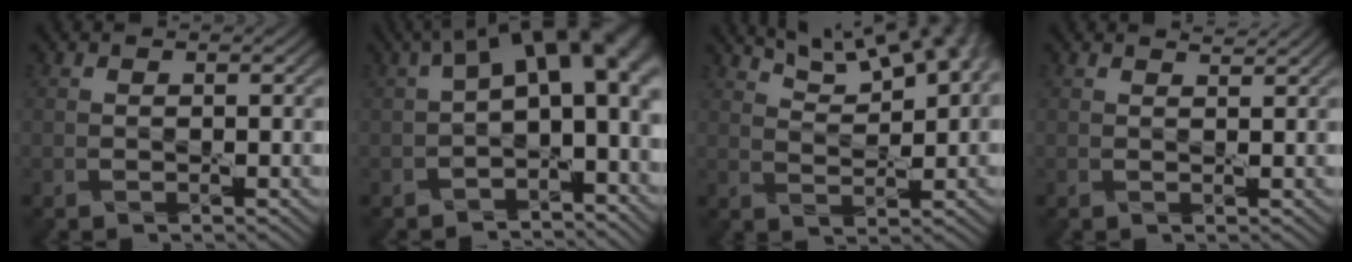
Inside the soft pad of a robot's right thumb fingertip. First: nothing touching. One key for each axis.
{"total": 13.1, "fx": 1.1, "fy": 6.9, "fz": 11.0, "tx": -0.162, "ty": -0.003, "tz": 0.026}
{"total": 8.8, "fx": 5.8, "fy": 2.7, "fz": 6.0, "tx": -0.106, "ty": 0.012, "tz": 0.091}
{"total": 1.0, "fx": 0.9, "fy": 0.0, "fz": 0.3, "tx": -0.009, "ty": -0.003, "tz": 0.015}